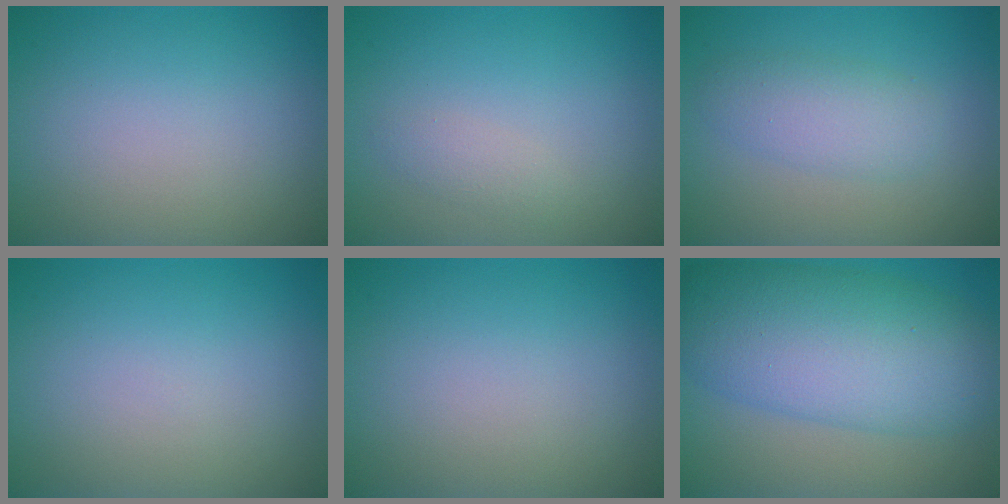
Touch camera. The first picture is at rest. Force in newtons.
{"total": 1.2, "press": 1.2, "slide": 0.0}
{"total": 2.4, "press": 2.3, "slide": 0.1}
{"total": 0.0}
{"total": 0.0}
{"total": 10.4, "press": 10.4, "slide": 0.4}